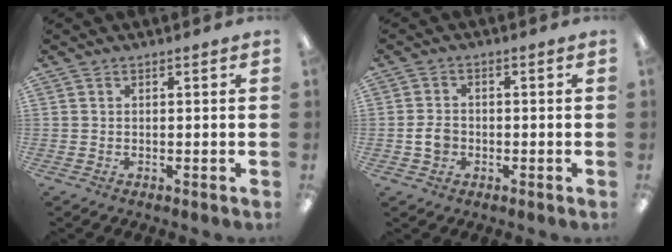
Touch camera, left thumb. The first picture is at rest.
{"total": 4.0, "force": [-0.9, 3.0, 2.5], "torque": [-0.050, 0.006, -0.017]}